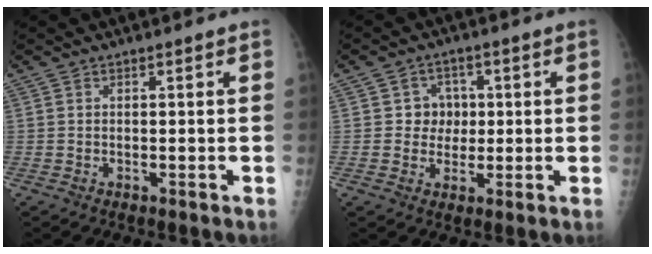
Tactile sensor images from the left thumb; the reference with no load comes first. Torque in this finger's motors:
{"motor_torque": [-0.01, -0.01, 0.11, 0.00, 0.01]}